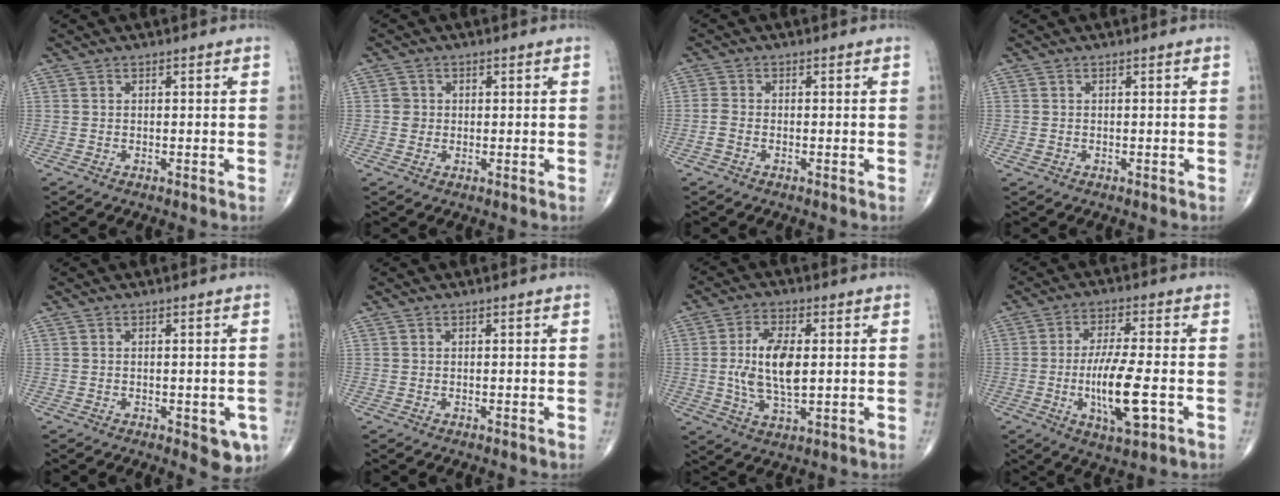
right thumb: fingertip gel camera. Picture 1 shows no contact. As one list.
[{"total": 2.0, "force": [0.0, 1.9, 0.4], "torque": [0.004, 0.005, -0.001]}, {"total": 2.1, "force": [-0.9, 1.3, 1.4], "torque": [-0.037, 0.008, -0.020]}, {"total": 0.7, "force": [-0.2, 0.6, 0.3], "torque": [-0.007, 0.003, -0.001]}, {"total": 5.1, "force": [-1.8, 2.1, 4.3], "torque": [-0.035, -0.004, -0.016]}, {"total": 0.0}, {"total": 10.1, "force": [0.5, 4.5, 9.0], "torque": [-0.172, -0.006, 0.011]}, {"total": 11.8, "force": [-2.6, 3.2, 11.1], "torque": [-0.206, -0.002, -0.043]}]